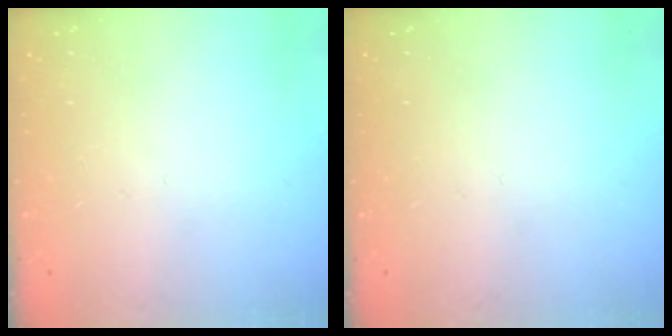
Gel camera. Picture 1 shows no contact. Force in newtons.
{"total": 0.0}